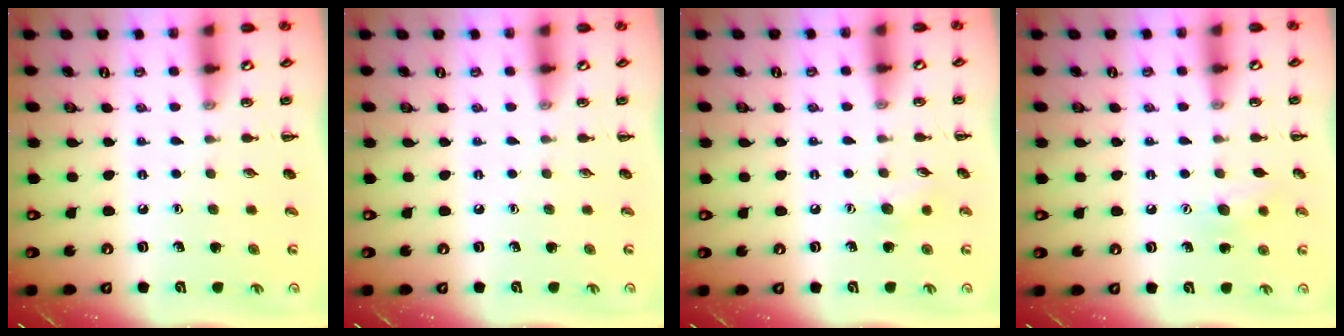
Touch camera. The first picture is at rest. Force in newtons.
{"total": 0.0}
{"total": 5.8, "press": 5.6, "slide": 1.4}
{"total": 8.6, "press": 8.4, "slide": 1.7}